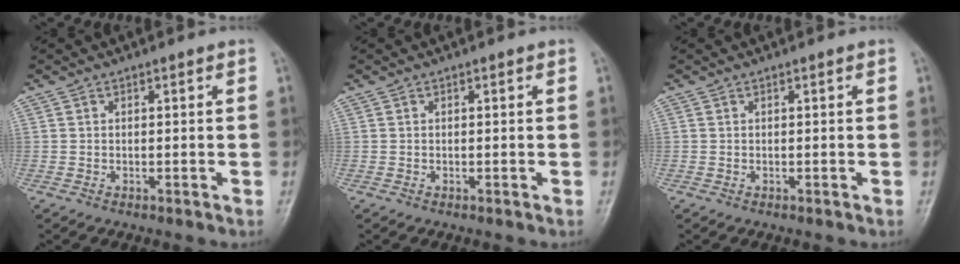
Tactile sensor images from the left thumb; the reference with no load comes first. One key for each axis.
{"total": 0.0}
{"total": 0.0}